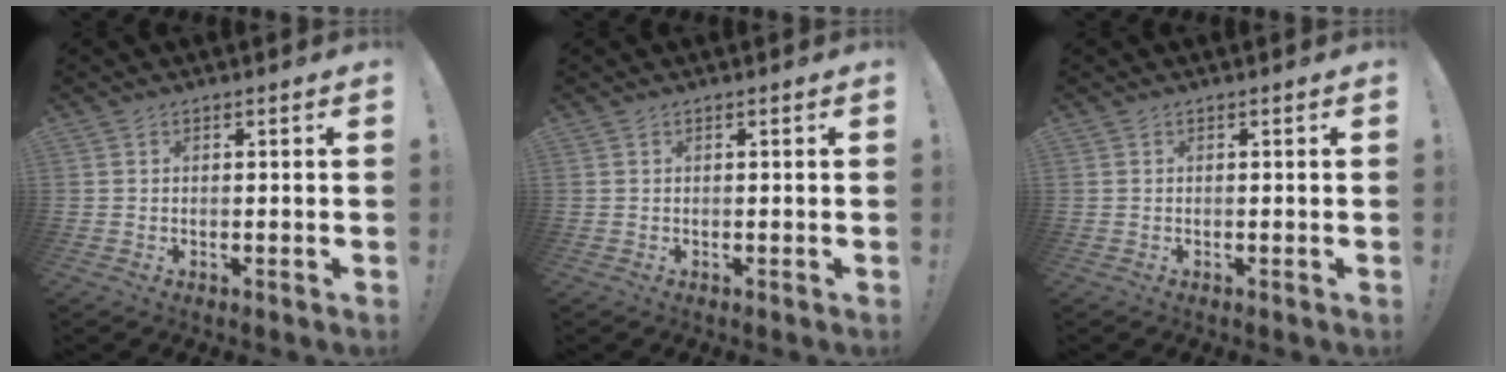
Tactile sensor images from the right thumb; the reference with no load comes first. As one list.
[{"total": 0.0}, {"total": 0.0}]